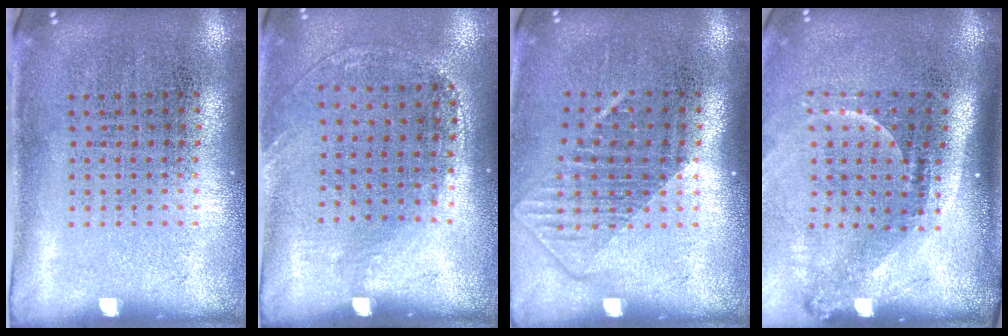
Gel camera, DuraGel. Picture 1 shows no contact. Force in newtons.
{"total": 1.4, "press": 1.0, "slide": 1.0}
{"total": 1.3, "press": 1.1, "slide": 0.8}
{"total": 2.2, "press": 1.5, "slide": 1.6}